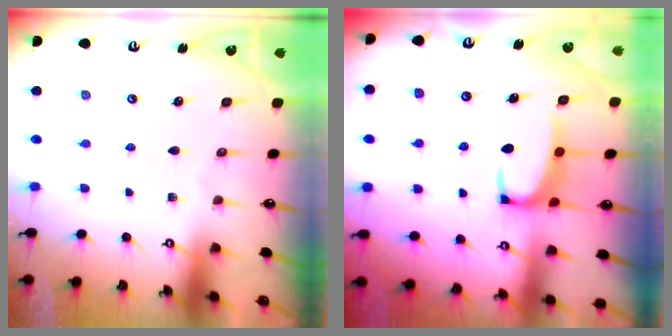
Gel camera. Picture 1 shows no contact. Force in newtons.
{"total": 2.5, "press": 2.4, "slide": 0.8}